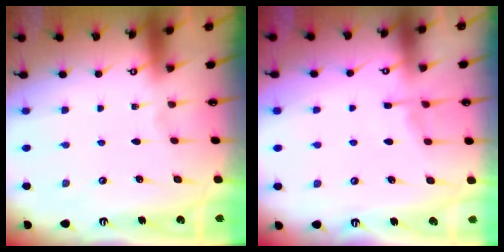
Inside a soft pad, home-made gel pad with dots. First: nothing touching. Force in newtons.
{"total": 4.0, "press": 3.9, "slide": 0.5}